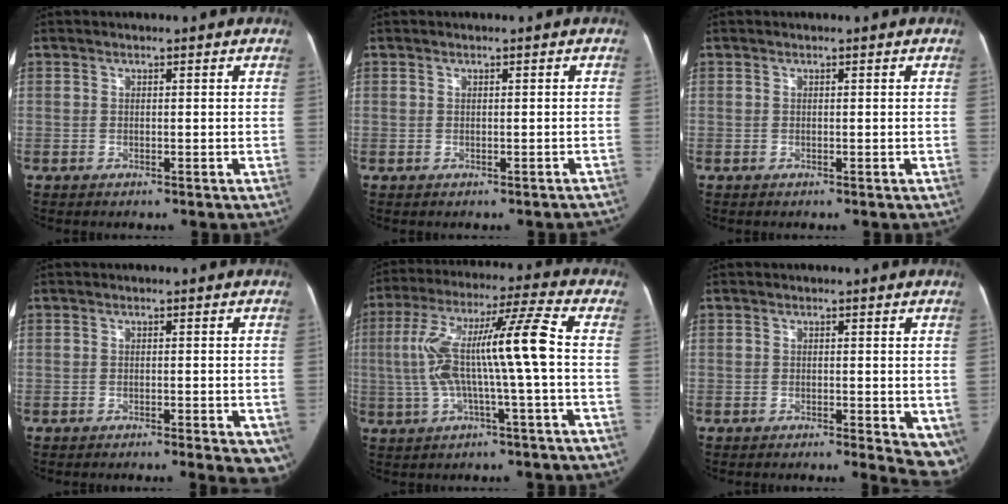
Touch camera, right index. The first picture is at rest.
{"total": 1.4, "force": [-0.9, 1.1, 0.0], "torque": [0.007, 0.015, -0.009]}
{"total": 0.0}
{"total": 6.8, "force": [-4.2, 1.7, 5.0], "torque": [-0.043, -0.007, -0.058]}
{"total": 13.4, "force": [-0.5, -0.1, 13.4], "torque": [-0.257, 0.032, -0.013]}
{"total": 5.9, "force": [-2.4, 2.2, 4.9], "torque": [-0.045, -0.011, -0.035]}